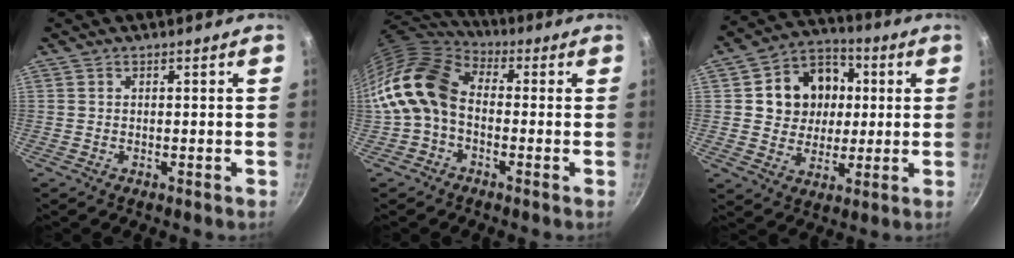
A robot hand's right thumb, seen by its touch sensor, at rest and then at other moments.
{"total": 13.6, "force": [-1.4, 9.7, 9.5], "torque": [-0.162, 0.036, -0.045]}
{"total": 13.9, "force": [2.2, 11.9, 6.7], "torque": [-0.076, 0.013, 0.033]}